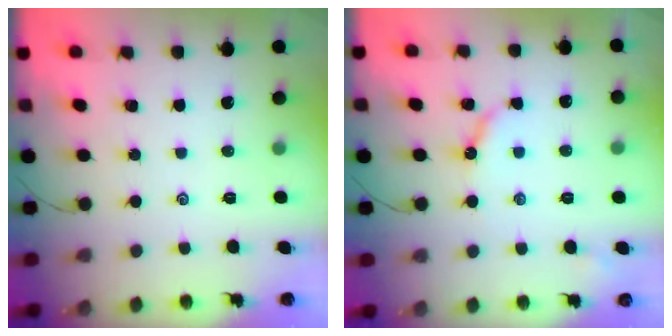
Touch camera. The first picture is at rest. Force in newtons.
{"total": 5.8, "press": 5.8, "slide": 0.6}